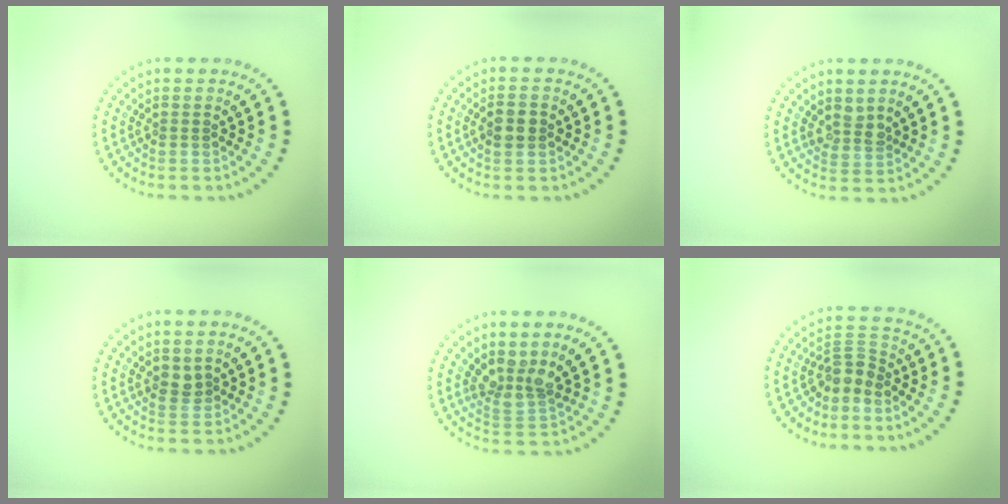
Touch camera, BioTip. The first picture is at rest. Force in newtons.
{"total": 2.1, "press": 2.1, "slide": 0.3}
{"total": 1.8, "press": 1.5, "slide": 0.9}
{"total": 1.5, "press": 1.4, "slide": 0.5}
{"total": 3.1, "press": 2.2, "slide": 2.2}
{"total": 2.3, "press": 1.9, "slide": 1.4}